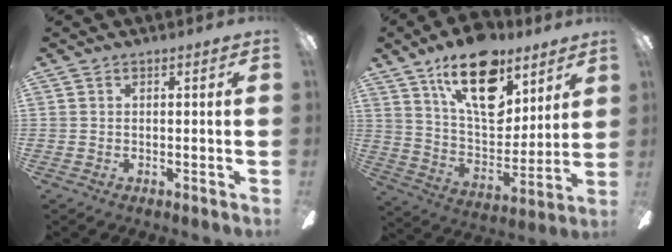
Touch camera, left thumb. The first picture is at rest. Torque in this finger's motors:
{"motor_torque": [0.79, 0.77, 1.85, -0.92, 0.15]}